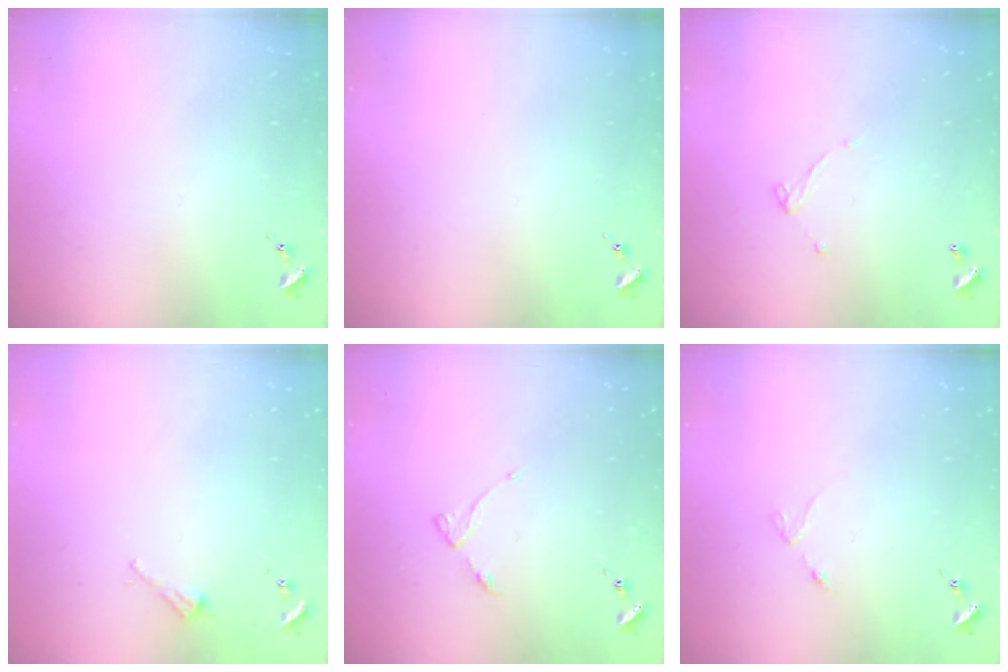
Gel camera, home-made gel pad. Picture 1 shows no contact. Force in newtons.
{"total": 0.0}
{"total": 4.4, "press": 4.4, "slide": 0.2}
{"total": 2.2, "press": 2.2, "slide": 0.2}
{"total": 3.5, "press": 3.5, "slide": 0.5}
{"total": 2.5, "press": 2.4, "slide": 0.4}